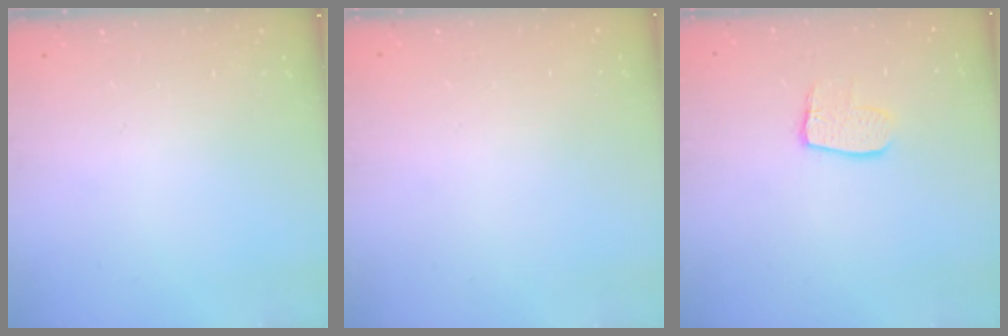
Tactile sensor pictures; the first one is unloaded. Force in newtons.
{"total": 0.0}
{"total": 8.0, "press": 8.0, "slide": 0.5}